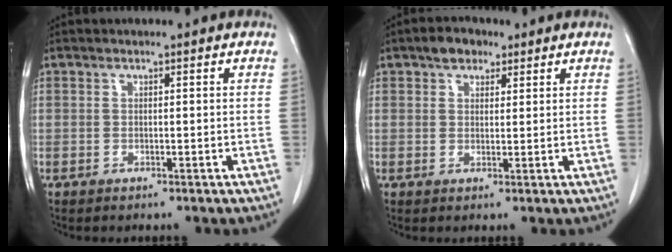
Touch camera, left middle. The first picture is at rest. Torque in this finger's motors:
{"motor_torque": [0.38, -0.37, 0.02, 0.00]}